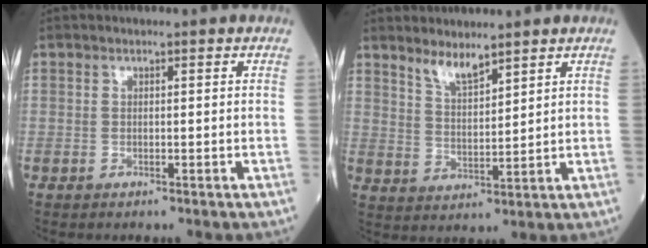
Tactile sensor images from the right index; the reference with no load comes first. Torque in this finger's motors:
{"motor_torque": [-0.14, 0.28, 0.02, 0.01]}